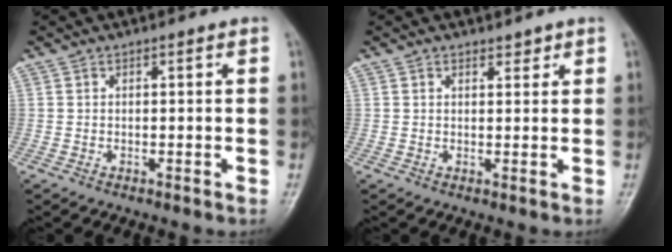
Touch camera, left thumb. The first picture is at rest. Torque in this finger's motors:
{"motor_torque": [-0.47, 0.30, -0.47, -0.12, 0.05]}